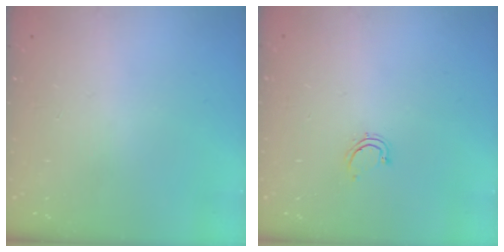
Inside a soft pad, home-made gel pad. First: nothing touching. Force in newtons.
{"total": 3.7, "press": 3.5, "slide": 1.2}